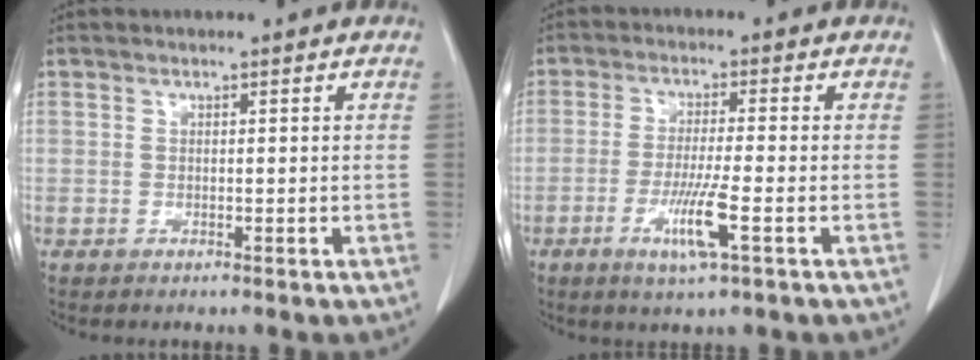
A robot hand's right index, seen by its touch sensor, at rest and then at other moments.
{"total": 6.7, "force": [-2.6, -0.2, 6.1], "torque": [-0.118, -0.017, -0.048]}